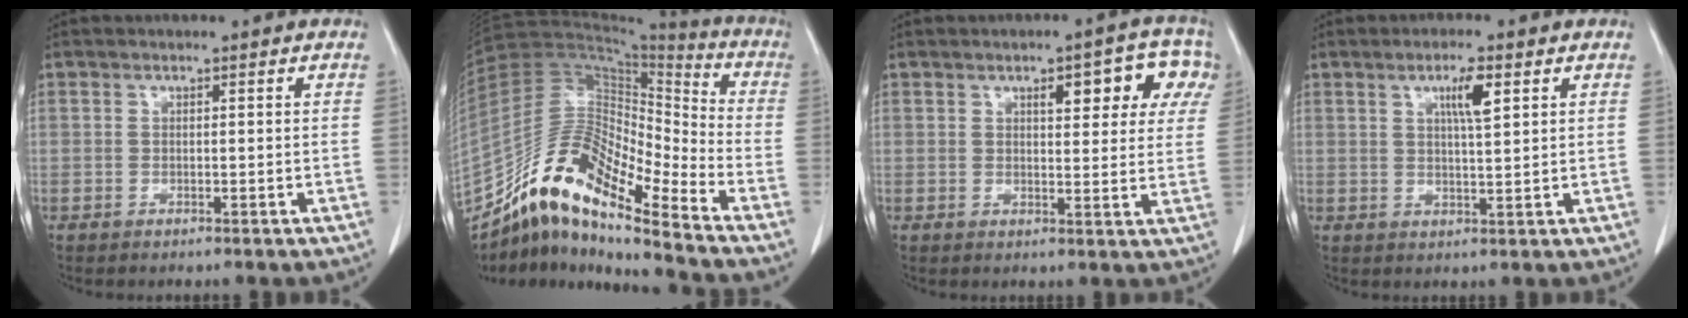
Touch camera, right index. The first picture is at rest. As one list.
[{"total": 15.7, "force": [-12.2, 2.7, 9.5], "torque": [-0.183, 0.043, -0.221]}, {"total": 9.4, "force": [4.3, 3.3, 7.7], "torque": [-0.081, 0.019, 0.048]}, {"total": 4.4, "force": [1.9, 0.4, 3.9], "torque": [-0.067, -0.001, 0.033]}]